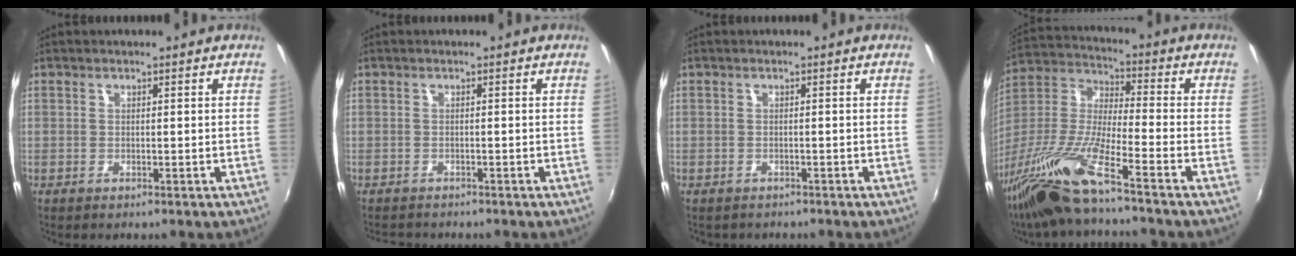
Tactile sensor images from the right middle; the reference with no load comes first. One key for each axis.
{"total": 2.5, "fx": -2.4, "fy": 0.7, "fz": 0.5, "tx": -0.017, "ty": -0.013, "tz": -0.040}
{"total": 1.5, "fx": -1.2, "fy": 0.8, "fz": 0.2, "tx": -0.009, "ty": -0.005, "tz": -0.017}
{"total": 16.8, "fx": -12.7, "fy": 0.0, "fz": 10.9, "tx": -0.219, "ty": -0.031, "tz": -0.252}